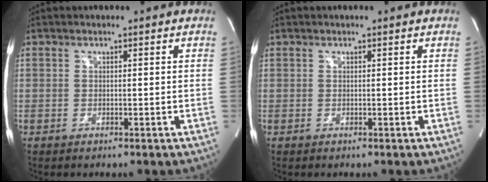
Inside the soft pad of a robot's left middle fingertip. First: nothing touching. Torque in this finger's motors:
{"motor_torque": [0.40, -0.44, -0.06, 0.01]}